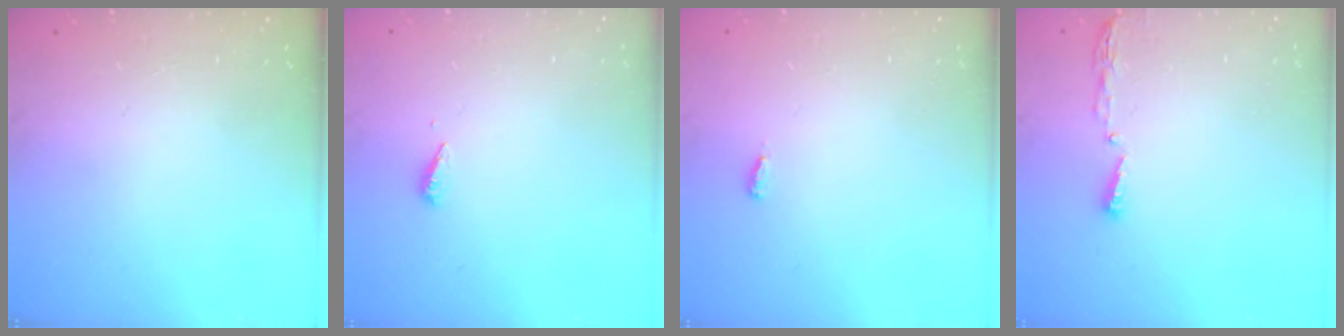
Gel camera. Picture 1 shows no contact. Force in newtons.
{"total": 2.8, "press": 2.8, "slide": 0.2}
{"total": 2.6, "press": 2.4, "slide": 1.0}
{"total": 3.4, "press": 3.4, "slide": 0.4}